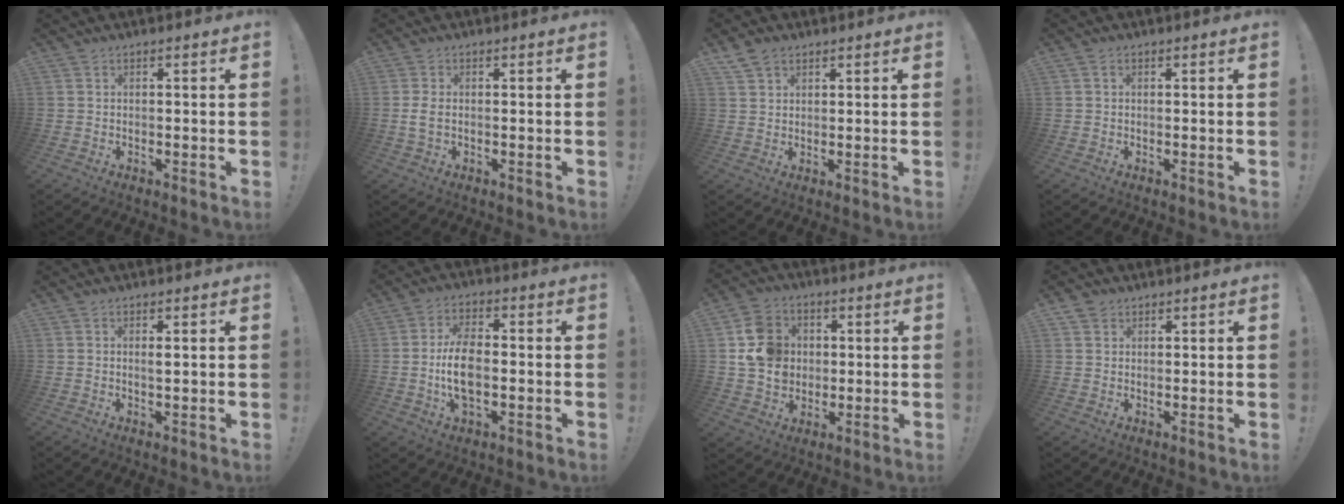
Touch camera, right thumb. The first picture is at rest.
{"total": 2.7, "force": [-0.2, 1.6, 2.2], "torque": [-0.053, 0.007, -0.001]}
{"total": 4.4, "force": [2.9, 3.0, 1.5], "torque": [-0.029, -0.009, 0.056]}
{"total": 0.7, "force": [0.2, 0.6, 0.3], "torque": [-0.001, 0.001, 0.003]}
{"total": 1.0, "force": [0.3, 0.0, 1.0], "torque": [-0.004, -0.007, 0.002]}
{"total": 10.7, "force": [-1.6, 5.7, 8.8], "torque": [-0.170, 0.003, -0.027]}
{"total": 14.3, "force": [2.1, 12.5, 6.7], "torque": [-0.100, 0.003, 0.048]}
{"total": 2.5, "force": [1.6, 1.9, 0.4], "torque": [-0.011, -0.002, 0.031]}